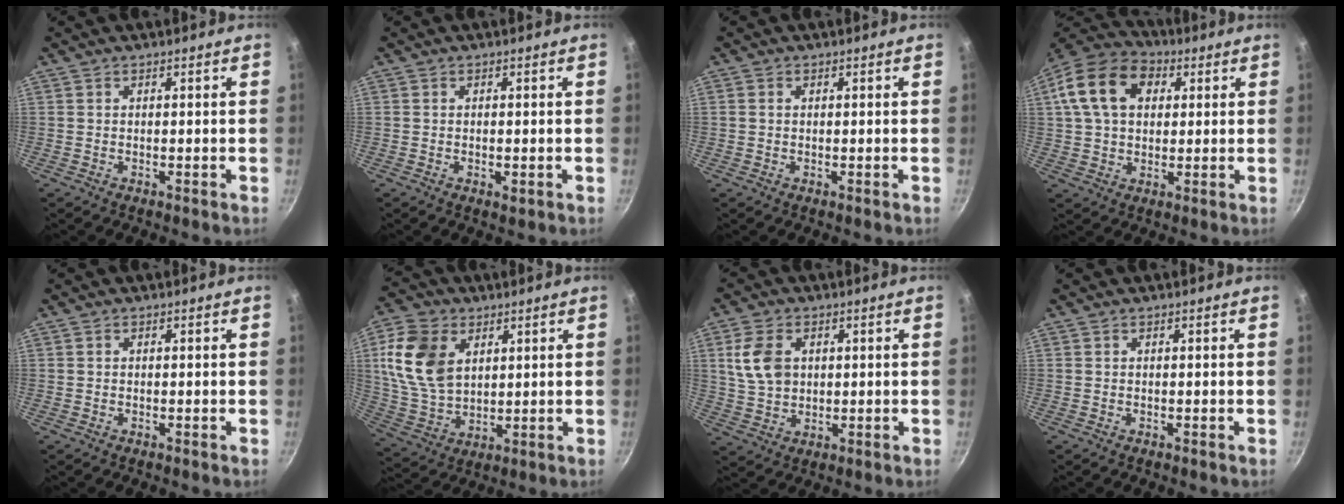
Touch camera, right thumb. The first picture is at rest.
{"total": 1.5, "force": [-0.3, 0.7, 1.3], "torque": [-0.023, -0.002, -0.005]}
{"total": 0.8, "force": [0.1, 0.6, 0.4], "torque": [-0.008, 0.004, 0.001]}
{"total": 15.5, "force": [4.3, 11.0, 10.0], "torque": [-0.165, 0.021, 0.058]}
{"total": 0.0}
{"total": 14.6, "force": [4.5, 10.0, 9.7], "torque": [-0.168, -0.012, 0.093]}
{"total": 8.5, "force": [2.1, 6.1, 5.5], "torque": [-0.092, -0.007, 0.041]}
{"total": 0.0}